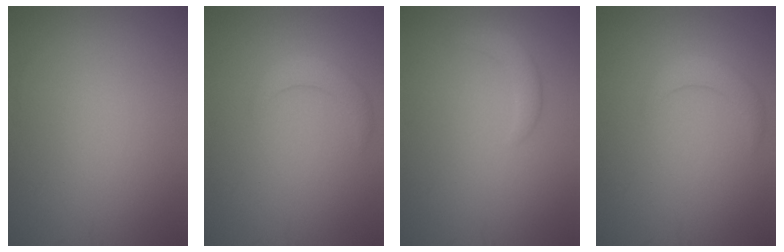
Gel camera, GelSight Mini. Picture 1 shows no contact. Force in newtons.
{"total": 2.0, "press": 2.0, "slide": 0.0}
{"total": 2.0, "press": 2.0, "slide": 0.2}
{"total": 2.0, "press": 2.0, "slide": 0.0}